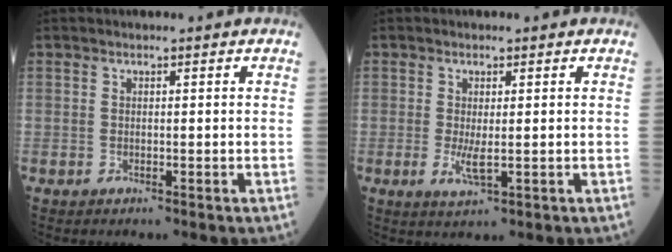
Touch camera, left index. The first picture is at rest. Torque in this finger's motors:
{"motor_torque": [0.63, 0.41, 0.30, 0.08]}